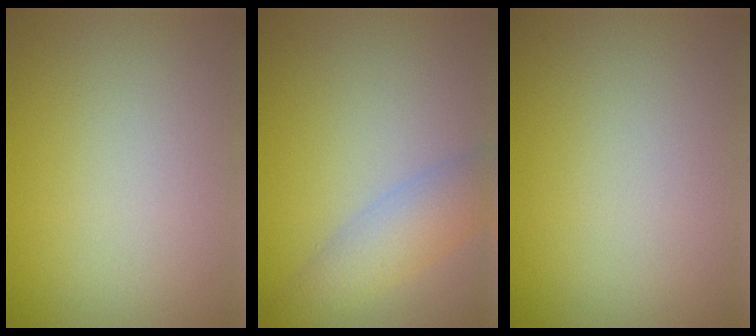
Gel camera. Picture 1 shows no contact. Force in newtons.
{"total": 3.6, "press": 3.6, "slide": 0.2}
{"total": 0.0}